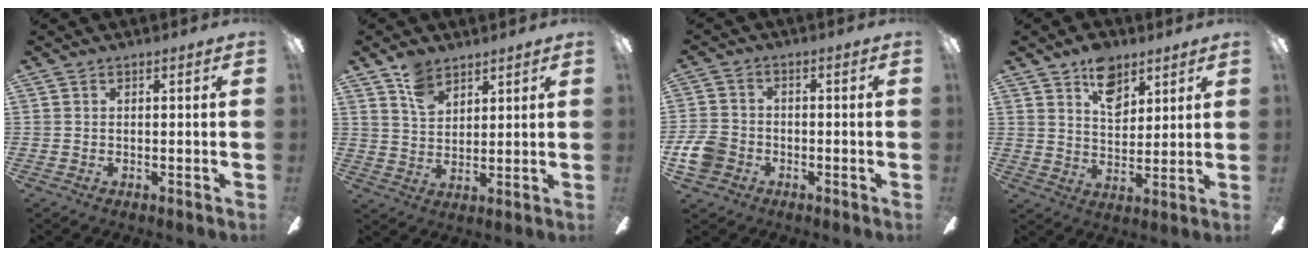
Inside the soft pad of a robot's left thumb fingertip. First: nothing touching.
{"total": 7.2, "force": [5.2, 4.1, 2.9], "torque": [-0.057, -0.014, 0.099]}
{"total": 7.0, "force": [-2.6, 5.5, 3.5], "torque": [-0.087, 0.018, -0.051]}
{"total": 9.9, "force": [6.2, 5.9, 4.9], "torque": [-0.057, -0.026, 0.109]}